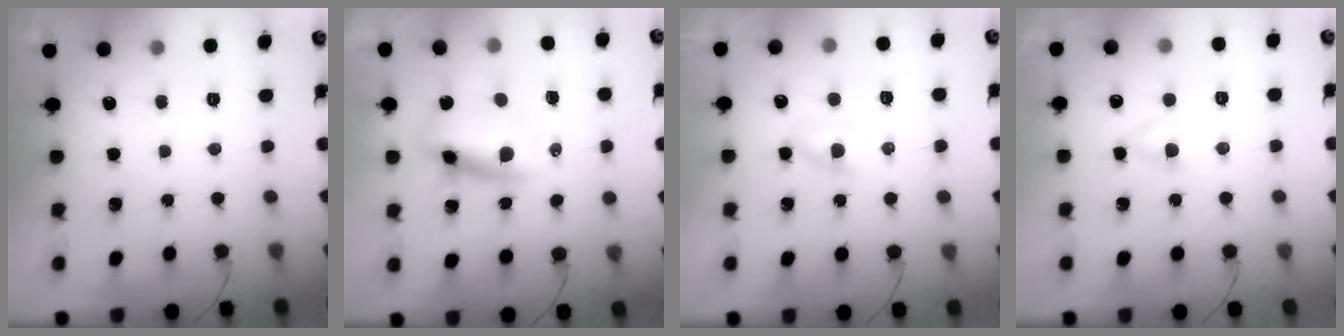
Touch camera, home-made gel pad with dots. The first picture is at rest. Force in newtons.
{"total": 9.1, "press": 8.8, "slide": 2.4}
{"total": 2.7, "press": 2.5, "slide": 0.9}
{"total": 3.3, "press": 2.9, "slide": 1.4}